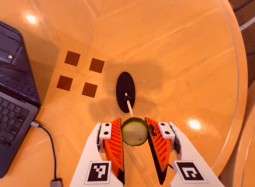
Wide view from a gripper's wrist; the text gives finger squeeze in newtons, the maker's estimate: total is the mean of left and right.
{"total": 10.2, "left": 10.4, "right": 10.0}